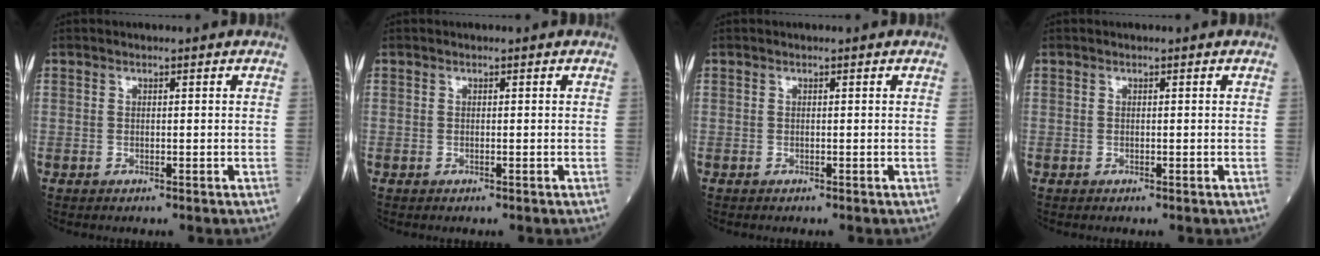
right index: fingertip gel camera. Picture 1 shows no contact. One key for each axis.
{"total": 0.0}
{"total": 0.0}
{"total": 0.0}